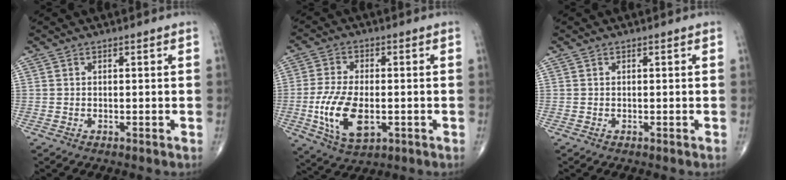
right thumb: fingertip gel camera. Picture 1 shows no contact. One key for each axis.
{"total": 12.2, "fx": -2.5, "fy": 6.4, "fz": 10.1, "tx": -0.199, "ty": -0.006, "tz": -0.038}
{"total": 0.0}